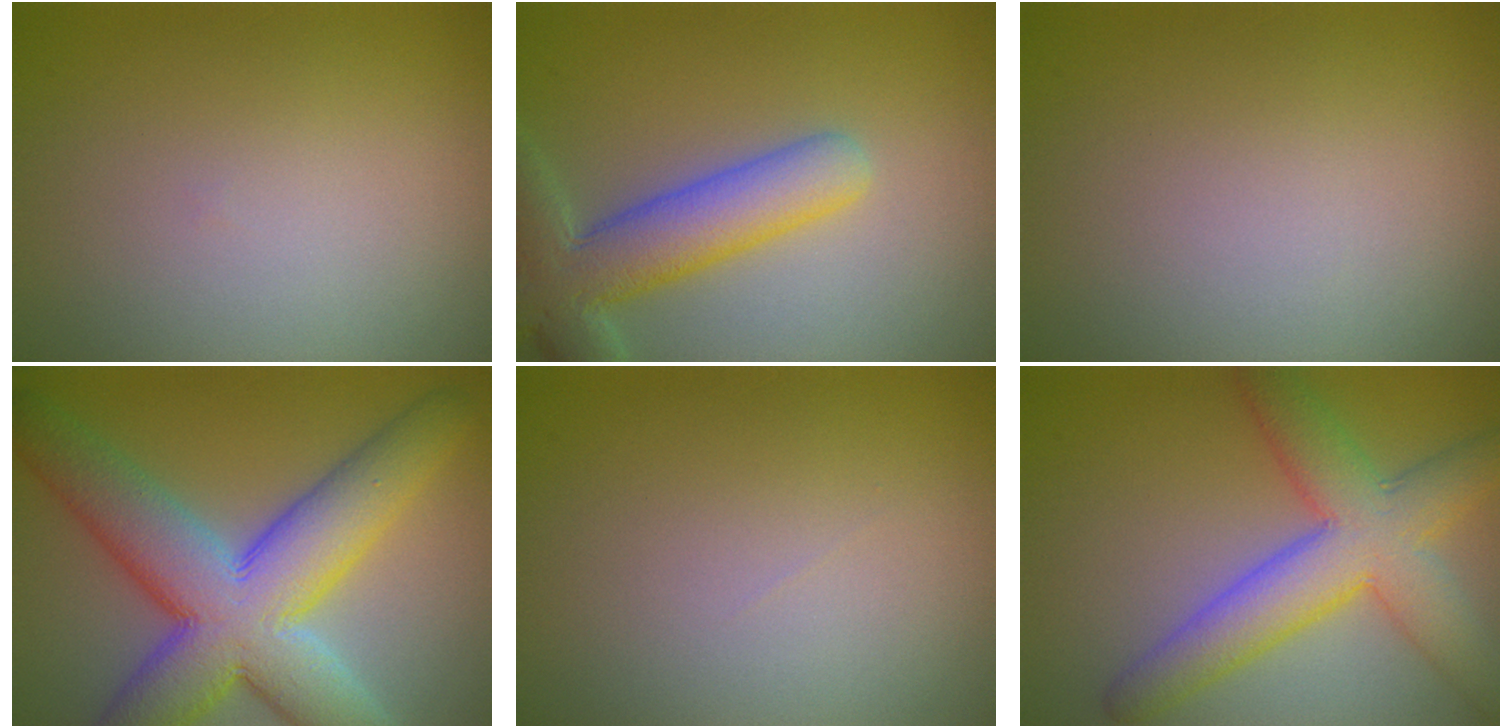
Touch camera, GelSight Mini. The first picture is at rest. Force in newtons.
{"total": 6.8, "press": 6.7, "slide": 0.7}
{"total": 0.0}
{"total": 12.1, "press": 12.1, "slide": 0.8}
{"total": 0.0}
{"total": 7.4, "press": 7.4, "slide": 0.2}